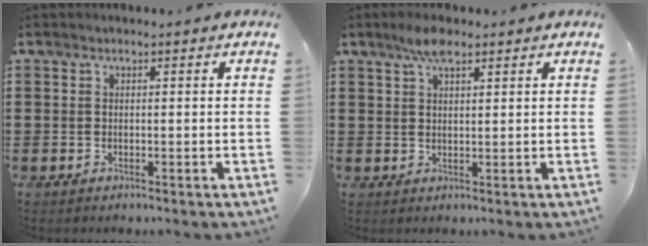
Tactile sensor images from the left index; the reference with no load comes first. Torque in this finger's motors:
{"motor_torque": [0.67, -0.48, 0.28, 0.09]}